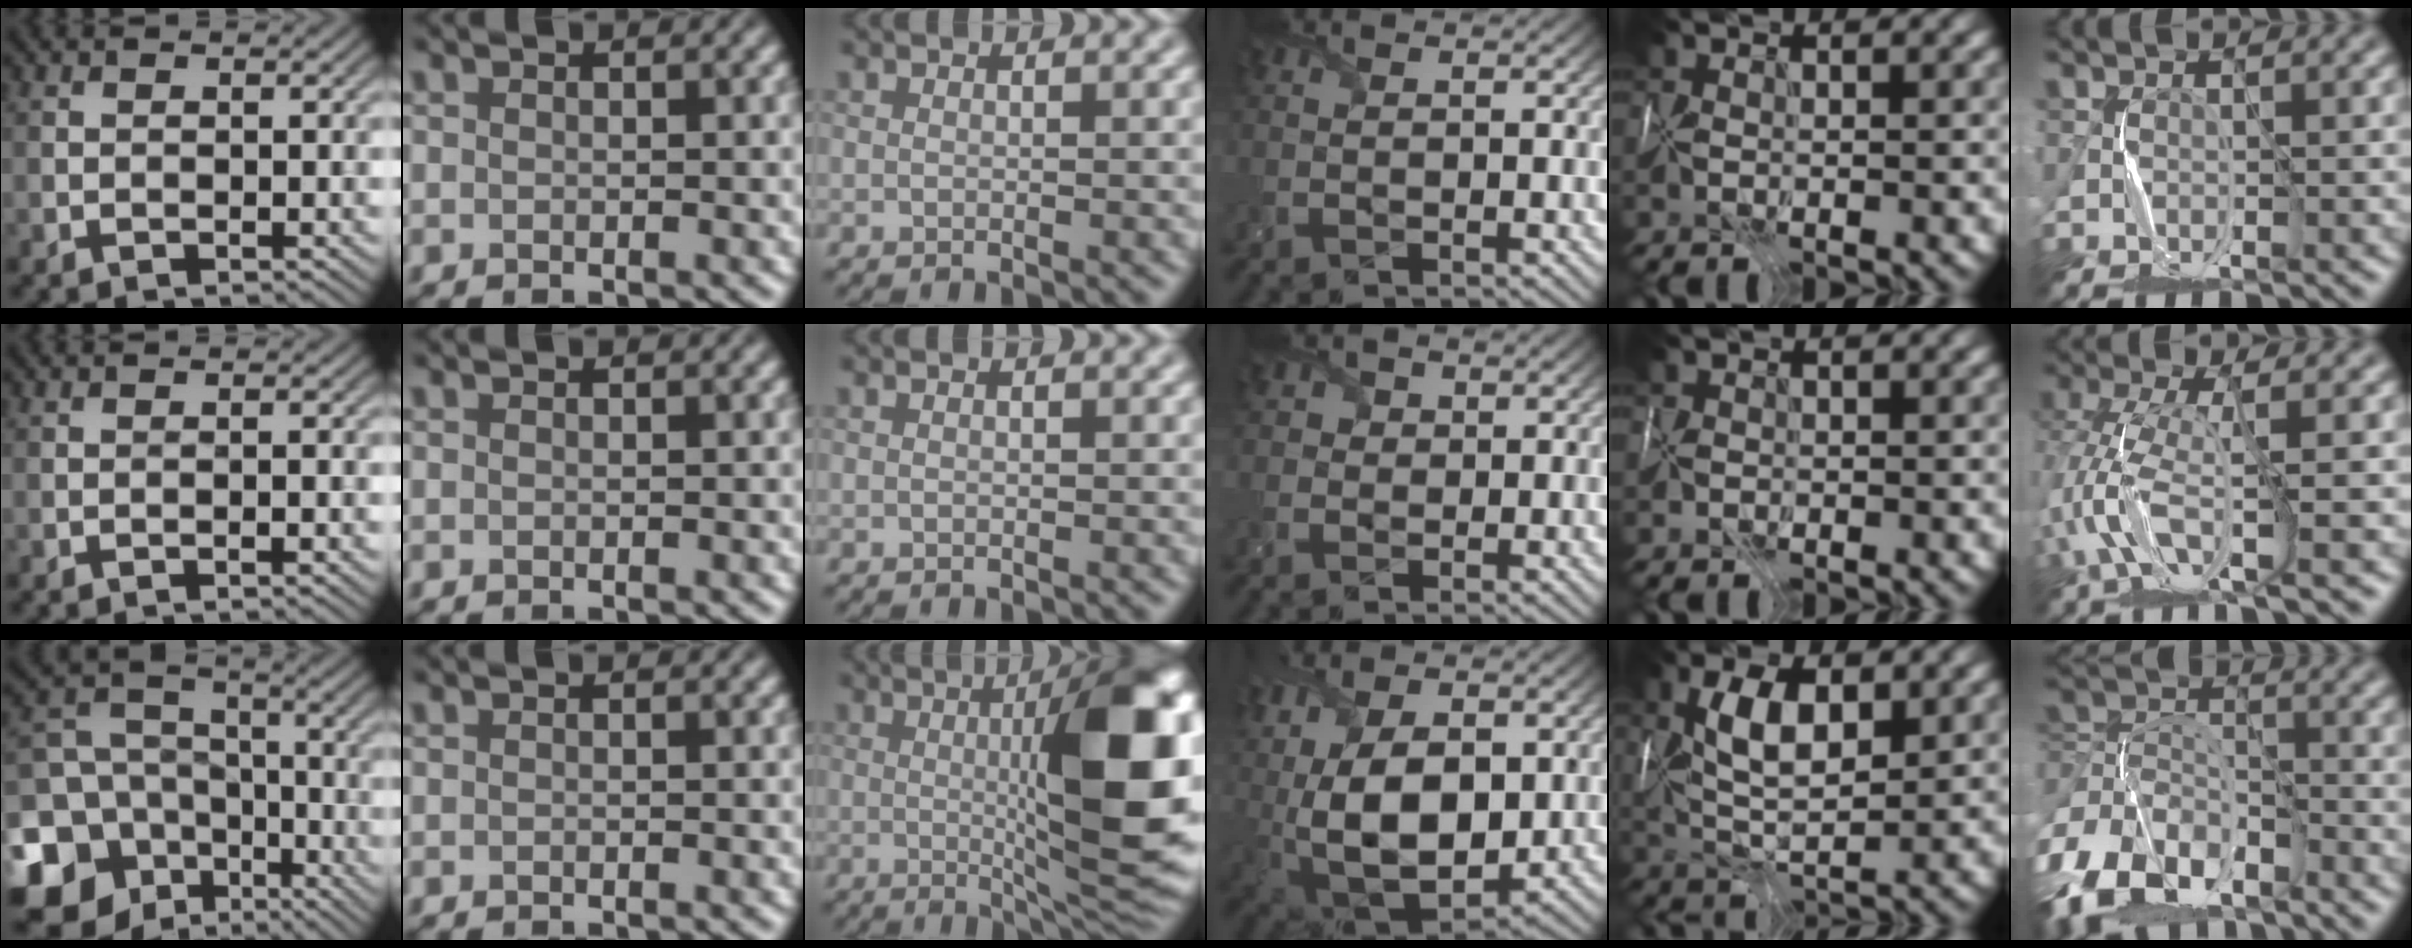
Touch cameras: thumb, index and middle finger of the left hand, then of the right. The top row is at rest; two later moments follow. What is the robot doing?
{"motion": "wrap", "object": "scarf"}